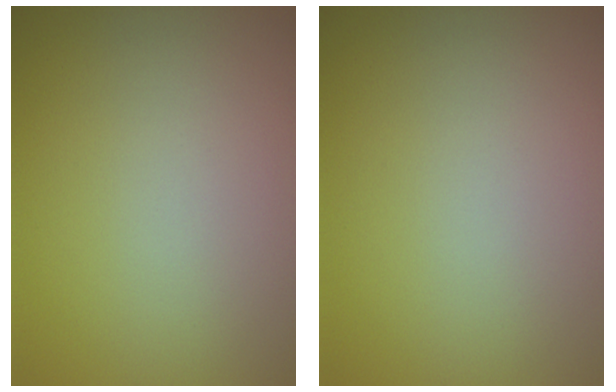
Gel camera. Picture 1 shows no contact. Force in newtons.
{"total": 0.0}